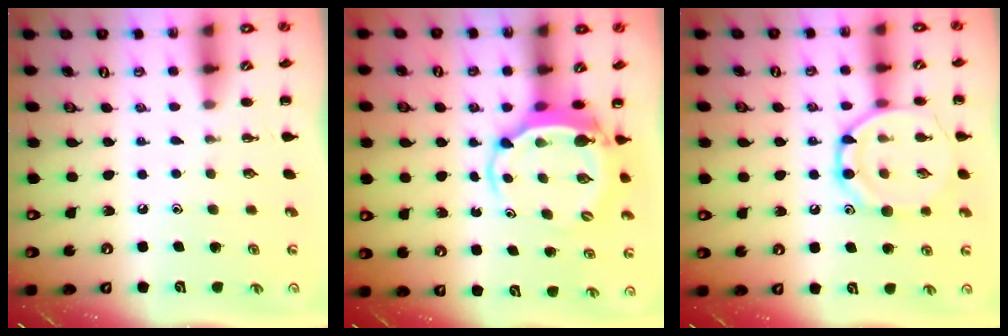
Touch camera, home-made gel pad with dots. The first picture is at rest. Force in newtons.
{"total": 5.4, "press": 5.2, "slide": 1.3}
{"total": 13.9, "press": 13.9, "slide": 0.7}